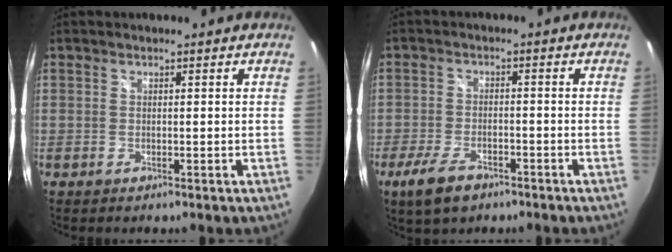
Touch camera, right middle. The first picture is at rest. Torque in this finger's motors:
{"motor_torque": [0.71, -0.76, 0.32, 0.08]}